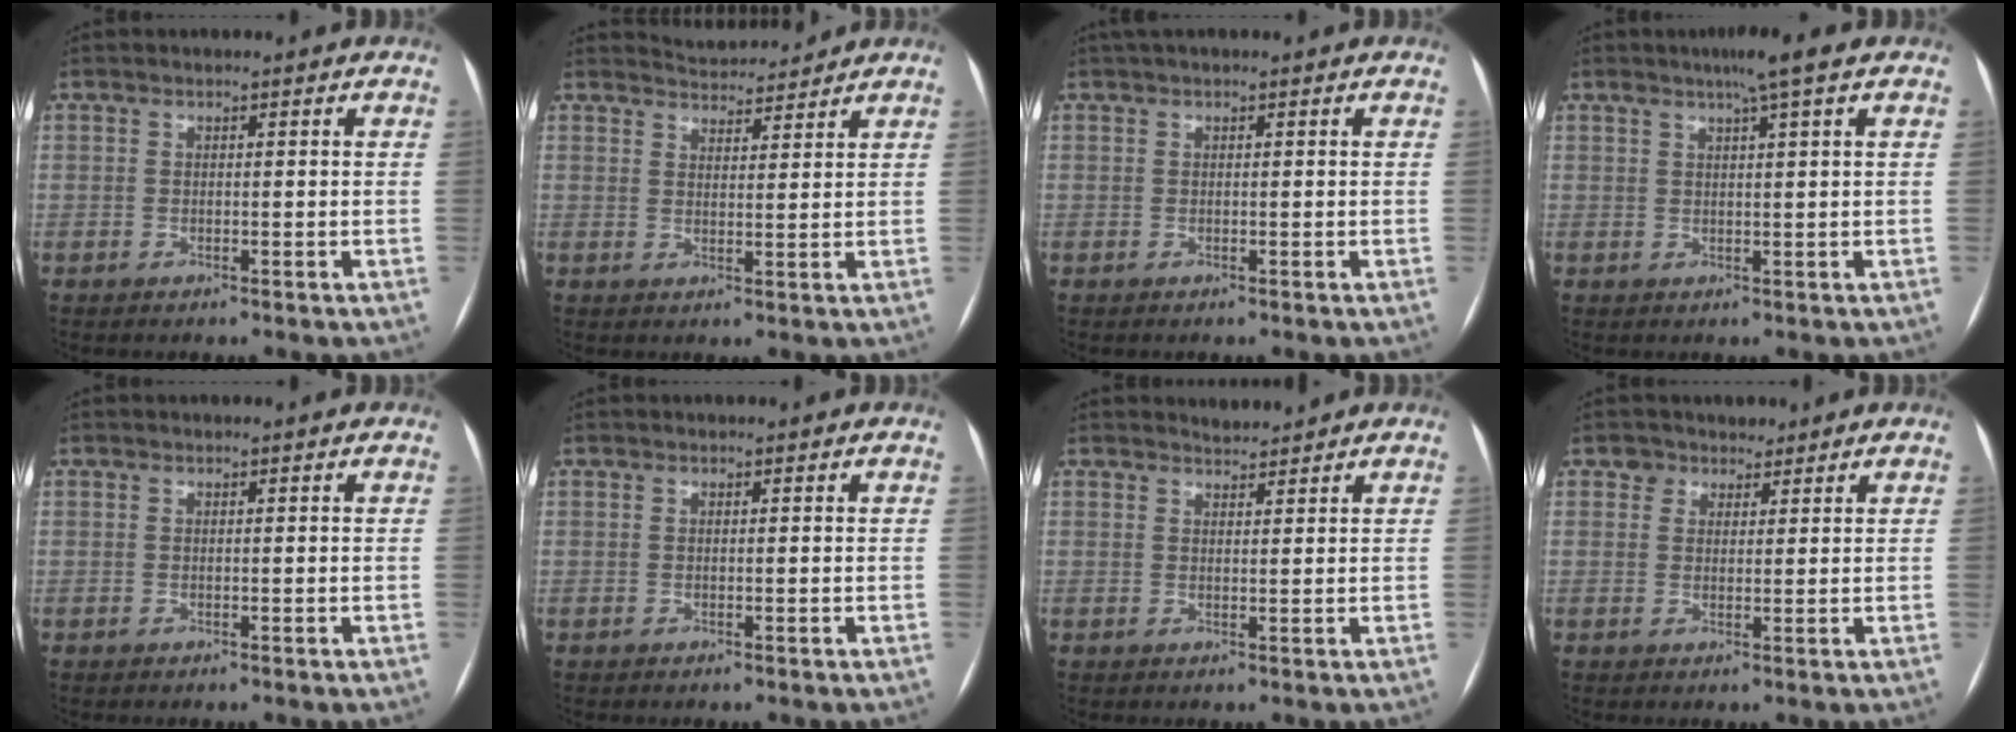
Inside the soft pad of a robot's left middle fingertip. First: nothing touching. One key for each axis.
{"total": 4.5, "fx": 4.5, "fy": 0.2, "fz": -0.3, "tx": -0.008, "ty": 0.008, "tz": 0.068}
{"total": 1.9, "fx": 1.5, "fy": 0.1, "fz": 1.2, "tx": -0.017, "ty": 0.034, "tz": 0.024}
{"total": 4.1, "fx": 2.6, "fy": -0.7, "fz": 3.1, "tx": -0.055, "ty": 0.007, "tz": 0.044}
{"total": 0.0}
{"total": 0.0}
{"total": 1.7, "fx": 1.7, "fy": 0.0, "fz": -0.2, "tx": -0.005, "ty": 0.001, "tz": 0.030}
{"total": 2.6, "fx": 1.8, "fy": 1.9, "fz": -0.3, "tx": 0.012, "ty": 0.004, "tz": 0.022}